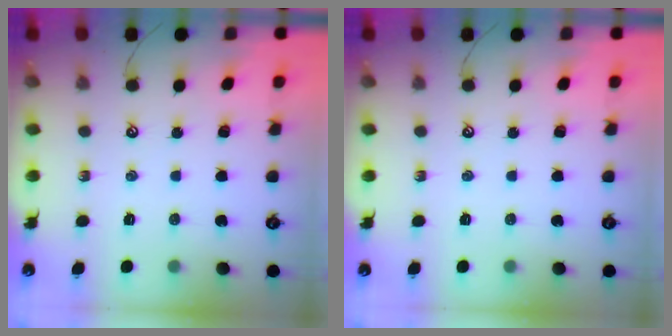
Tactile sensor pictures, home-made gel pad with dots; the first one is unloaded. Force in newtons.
{"total": 0.0}